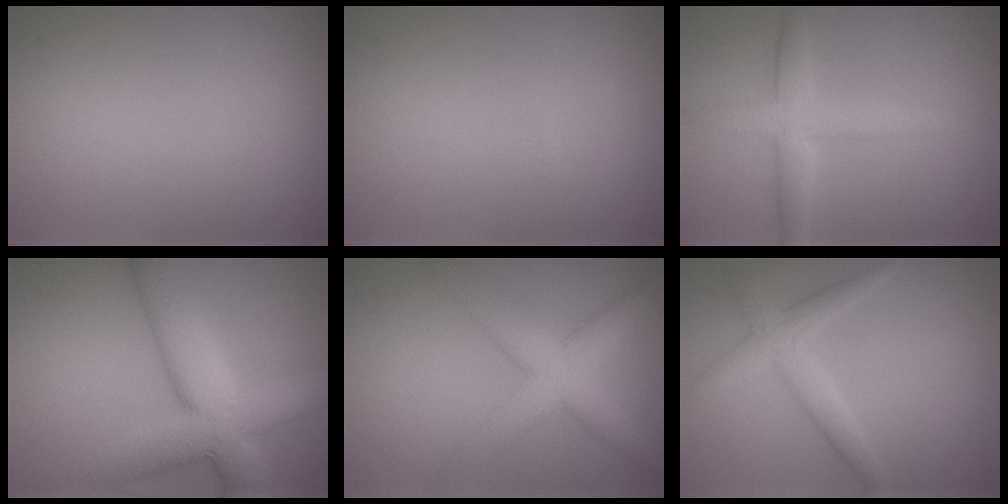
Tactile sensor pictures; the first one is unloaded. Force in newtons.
{"total": 0.0}
{"total": 3.7, "press": 3.7, "slide": 0.1}
{"total": 10.0, "press": 10.0, "slide": 0.7}
{"total": 5.3, "press": 5.3, "slide": 0.1}
{"total": 3.0, "press": 3.0, "slide": 0.1}